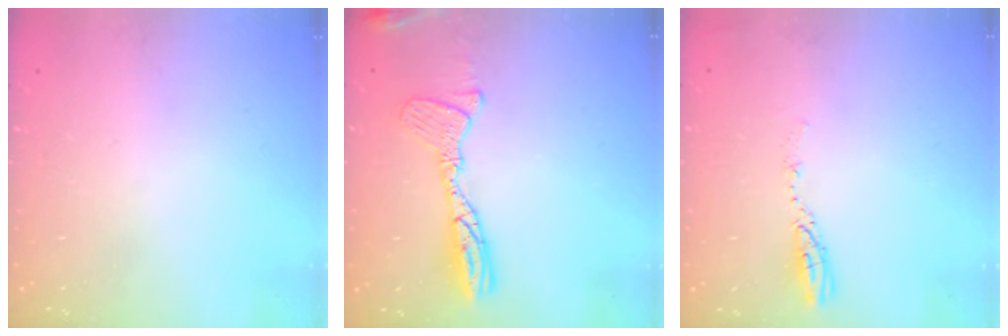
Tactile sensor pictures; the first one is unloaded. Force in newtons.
{"total": 13.5, "press": 13.5, "slide": 1.3}
{"total": 4.0, "press": 3.9, "slide": 0.5}